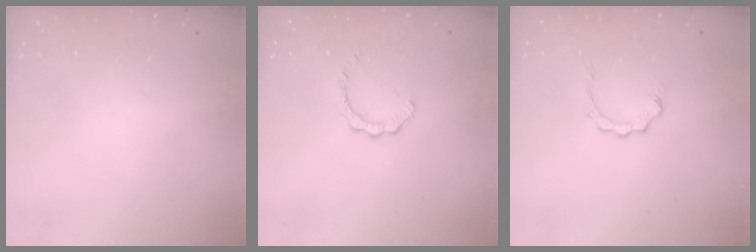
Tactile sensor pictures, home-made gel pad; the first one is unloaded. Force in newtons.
{"total": 2.6, "press": 2.6, "slide": 0.2}
{"total": 2.4, "press": 2.4, "slide": 0.3}